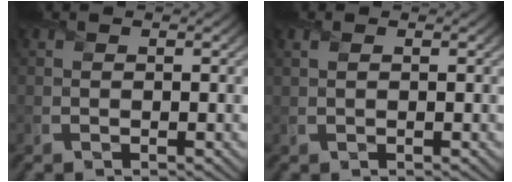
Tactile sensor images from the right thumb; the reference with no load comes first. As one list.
[{"total": 0.7, "force": [0.2, 0.2, 0.6], "torque": [-0.018, 0.002, 0.006]}]